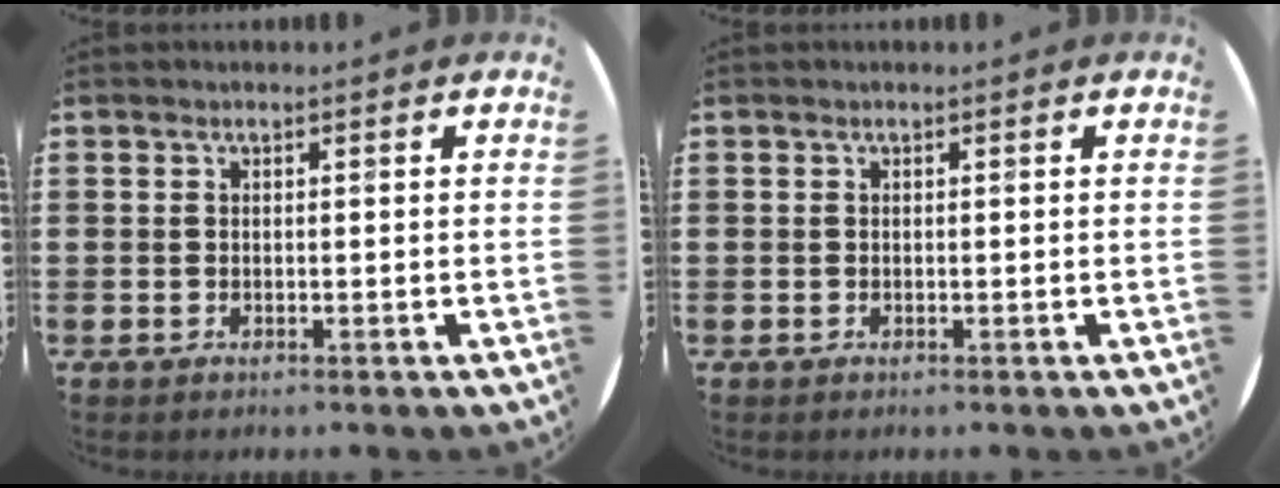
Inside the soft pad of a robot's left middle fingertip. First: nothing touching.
{"total": 0.0}